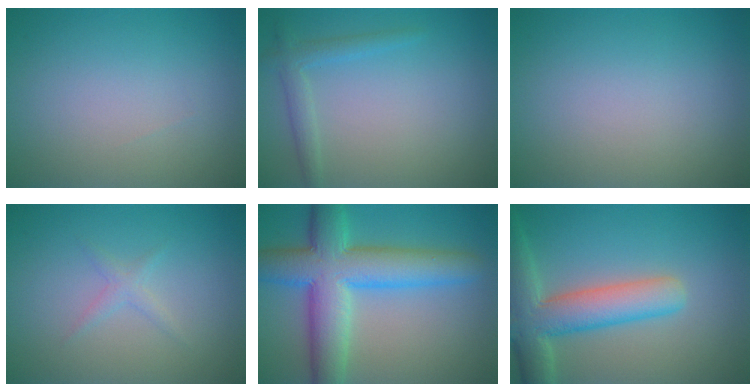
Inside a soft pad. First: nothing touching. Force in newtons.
{"total": 1.2, "press": 1.2, "slide": 0.1}
{"total": 0.0}
{"total": 1.1, "press": 1.1, "slide": 0.1}
{"total": 9.6, "press": 9.6, "slide": 0.2}
{"total": 7.0, "press": 7.0, "slide": 0.5}